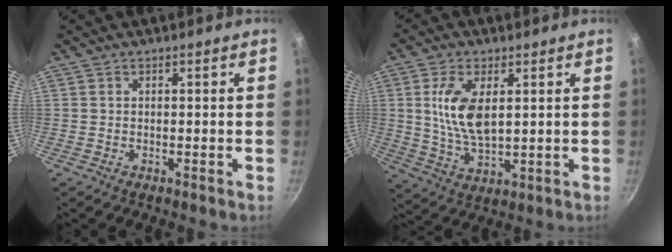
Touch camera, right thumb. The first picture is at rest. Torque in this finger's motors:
{"motor_torque": [1.67, 1.48, 1.56, -0.13, 0.16]}